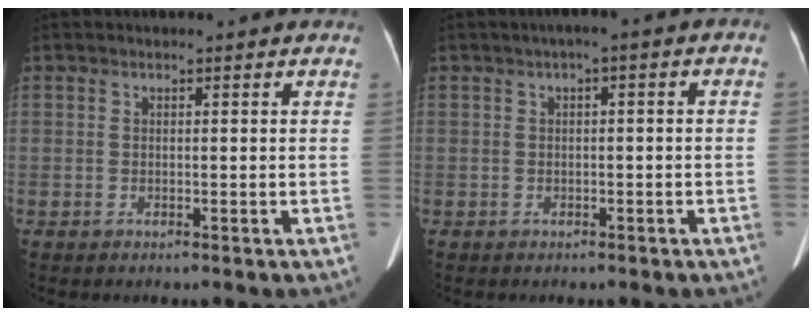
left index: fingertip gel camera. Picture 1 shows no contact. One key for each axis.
{"total": 1.8, "fx": -0.1, "fy": 0.8, "fz": 1.6, "tx": -0.018, "ty": 0.011, "tz": -0.006}